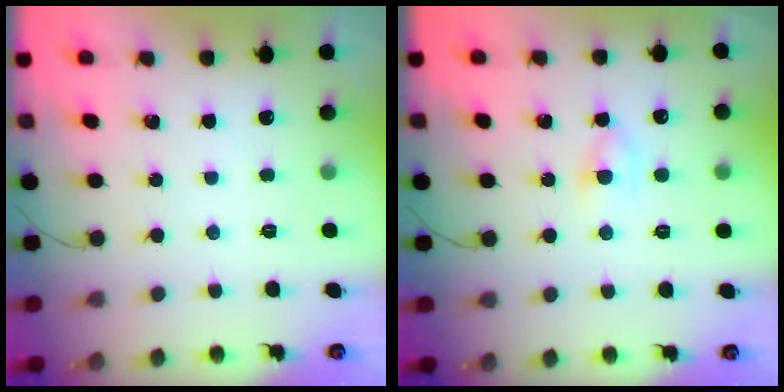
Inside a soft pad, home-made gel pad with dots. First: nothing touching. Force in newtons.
{"total": 3.2, "press": 3.0, "slide": 1.2}